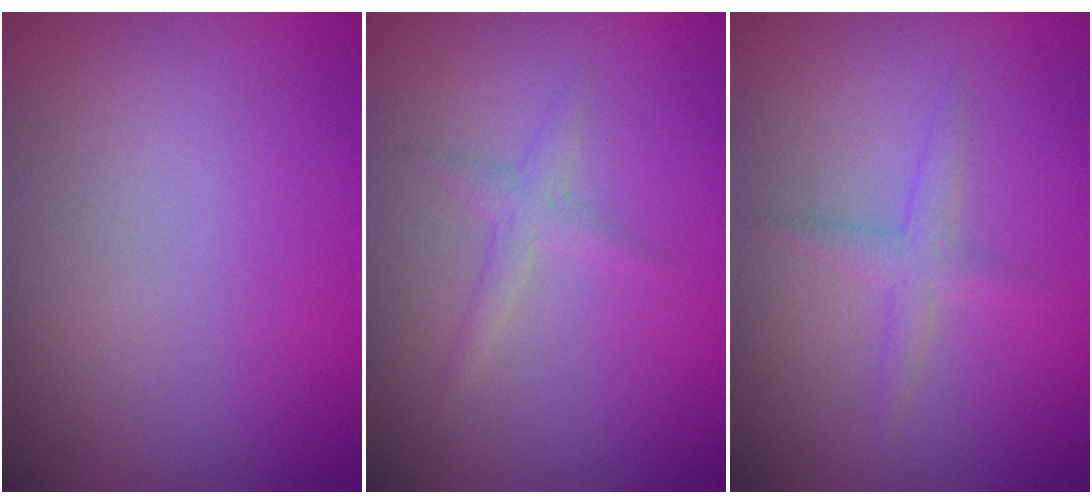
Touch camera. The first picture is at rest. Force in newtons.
{"total": 1.3, "press": 1.3, "slide": 0.0}
{"total": 1.7, "press": 1.7, "slide": 0.1}